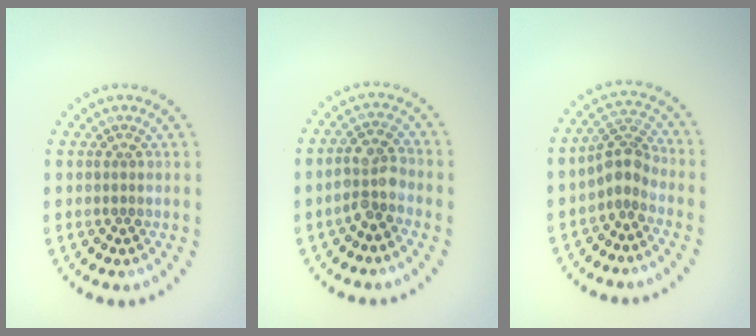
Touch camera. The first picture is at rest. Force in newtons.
{"total": 3.0, "press": 2.6, "slide": 1.4}
{"total": 2.7, "press": 2.1, "slide": 1.7}